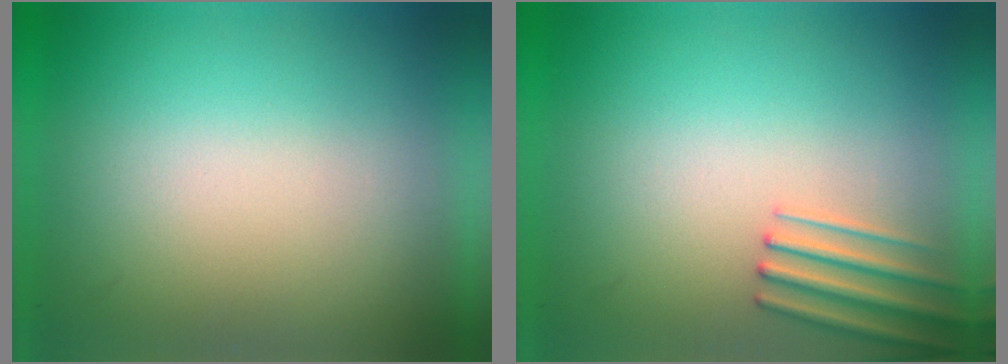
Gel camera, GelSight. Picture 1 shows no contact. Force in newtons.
{"total": 2.5}